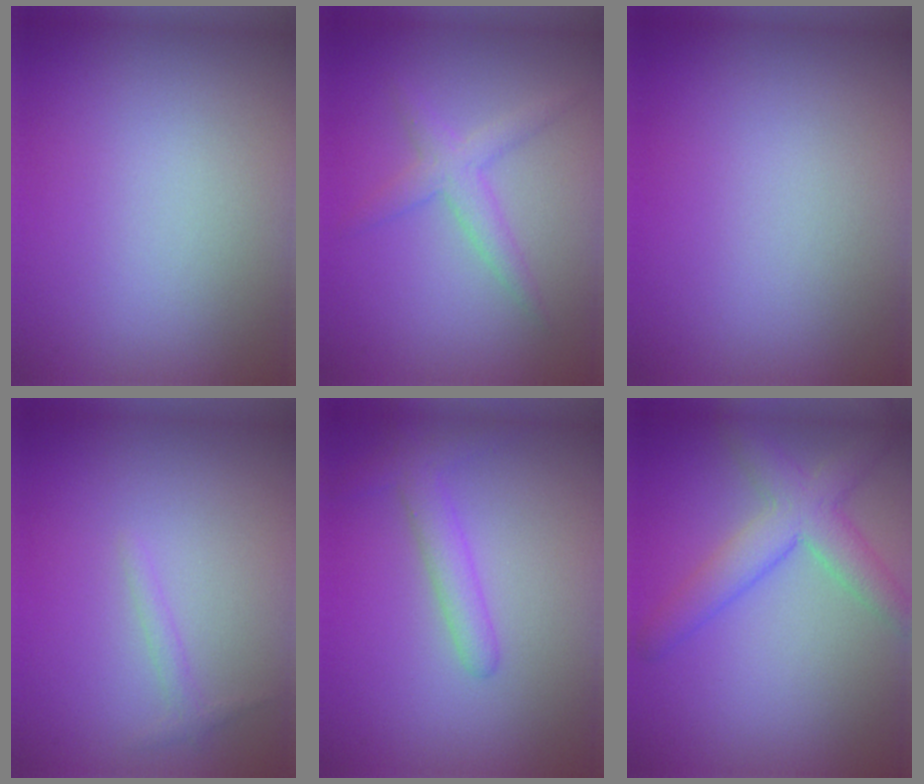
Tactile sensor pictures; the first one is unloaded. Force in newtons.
{"total": 2.5, "press": 2.5, "slide": 0.1}
{"total": 0.0}
{"total": 0.9, "press": 0.9, "slide": 0.1}
{"total": 2.4, "press": 2.4, "slide": 0.1}
{"total": 4.8, "press": 4.8, "slide": 0.2}